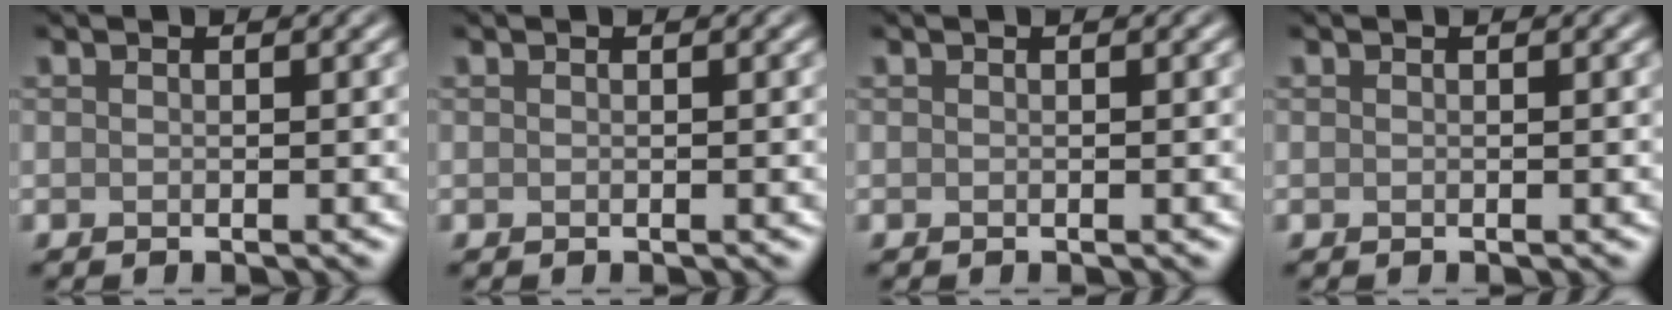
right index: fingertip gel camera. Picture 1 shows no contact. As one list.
[{"total": 0.0}, {"total": 0.0}, {"total": 0.0}]